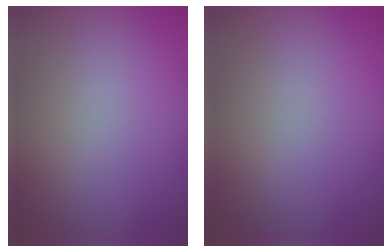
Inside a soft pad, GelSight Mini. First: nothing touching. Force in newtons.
{"total": 0.0}